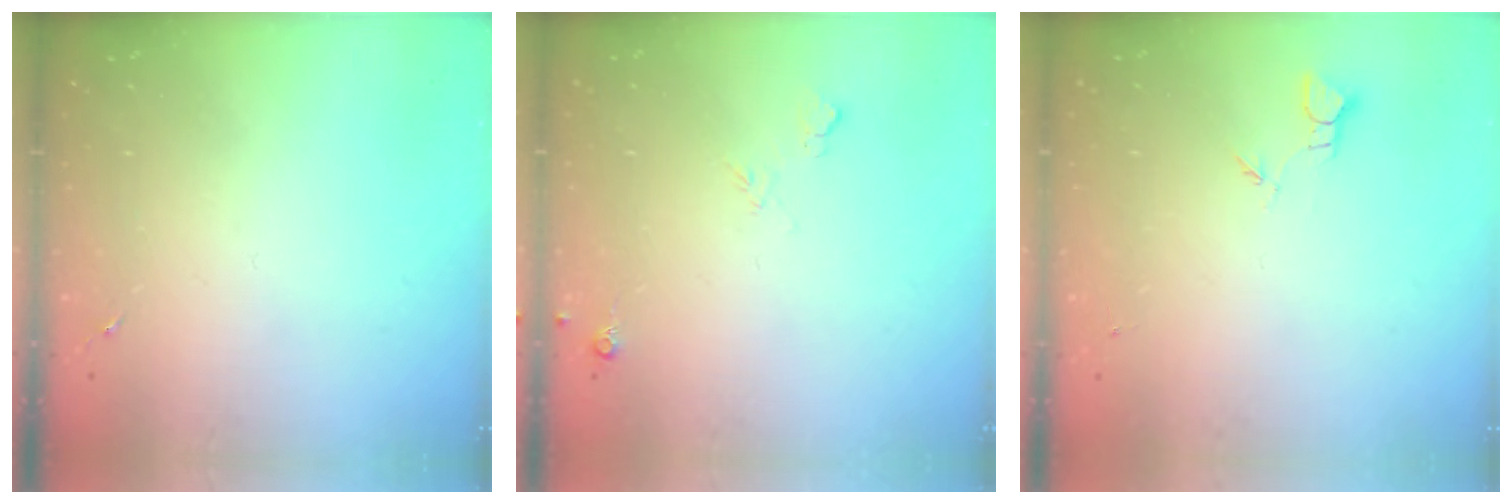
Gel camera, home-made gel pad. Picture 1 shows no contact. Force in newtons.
{"total": 4.6, "press": 4.5, "slide": 0.8}
{"total": 2.4, "press": 2.4, "slide": 0.2}